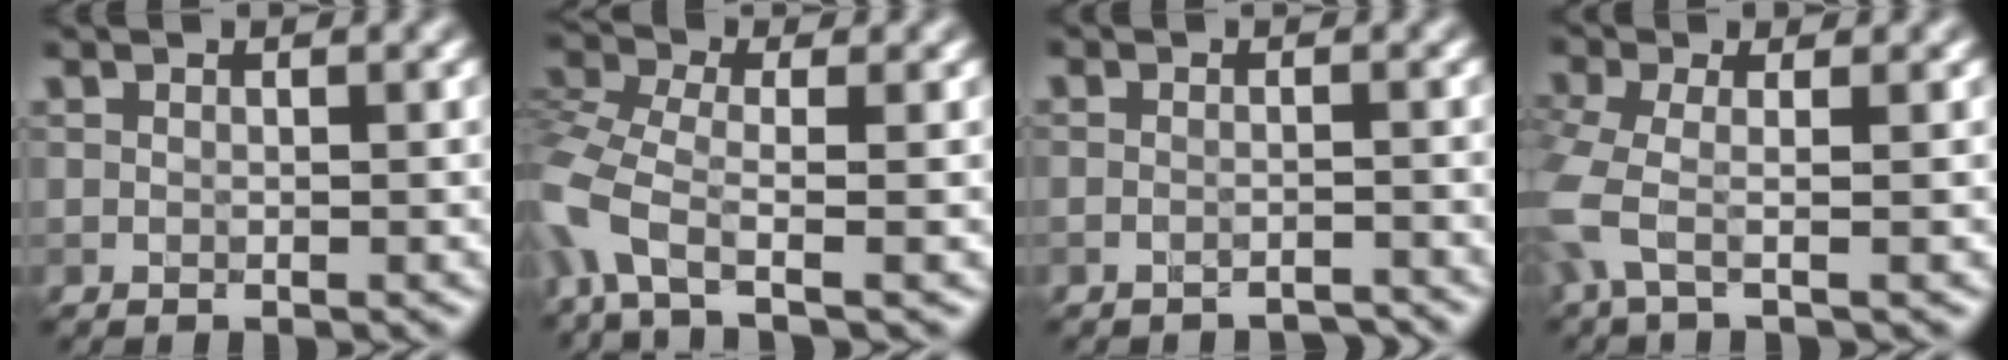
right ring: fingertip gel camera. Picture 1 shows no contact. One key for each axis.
{"total": 5.2, "fx": -2.4, "fy": 2.2, "fz": 4.1, "tx": -0.102, "ty": -0.008, "tz": -0.067}
{"total": 1.6, "fx": -1.6, "fy": 0.0, "fz": 0.1, "tx": 0.001, "ty": -0.004, "tz": -0.029}
{"total": 3.4, "fx": -1.4, "fy": 0.8, "fz": 3.0, "tx": -0.079, "ty": -0.013, "tz": -0.039}